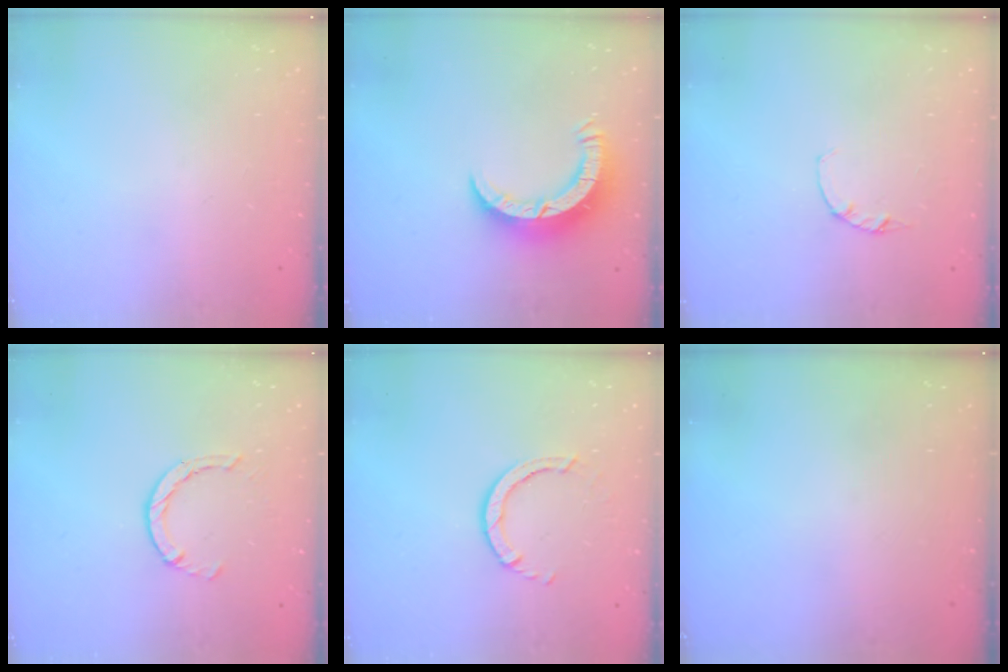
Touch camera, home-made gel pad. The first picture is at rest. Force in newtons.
{"total": 8.0, "press": 7.9, "slide": 0.7}
{"total": 1.2, "press": 1.1, "slide": 0.3}
{"total": 2.9, "press": 2.8, "slide": 0.4}
{"total": 3.0, "press": 3.0, "slide": 0.4}
{"total": 0.0}